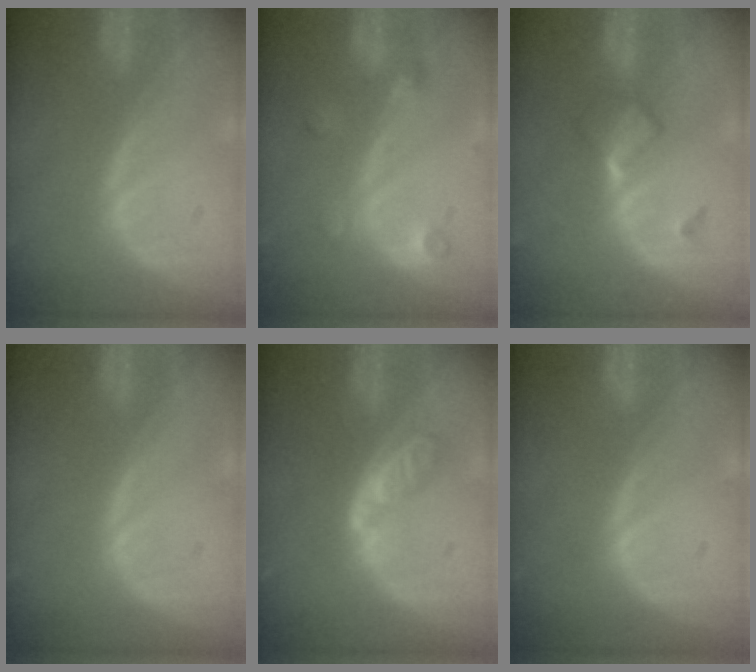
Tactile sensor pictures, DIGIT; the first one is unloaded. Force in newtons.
{"total": 3.4, "press": 3.1, "slide": 1.3}
{"total": 4.8, "press": 4.2, "slide": 2.4}
{"total": 0.0}
{"total": 4.7, "press": 3.9, "slide": 2.5}
{"total": 0.0}